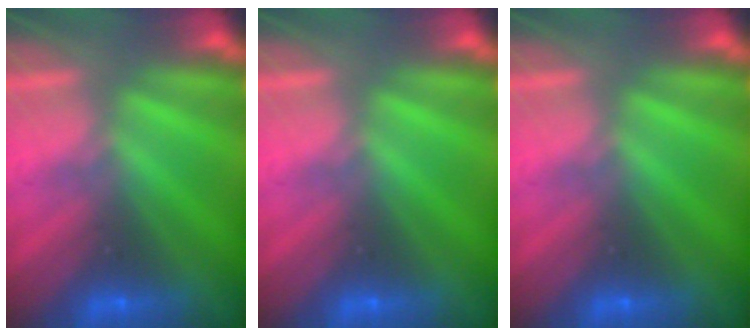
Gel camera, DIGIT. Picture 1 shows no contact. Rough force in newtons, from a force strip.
{"total": 0.0}
{"total": 0.0}